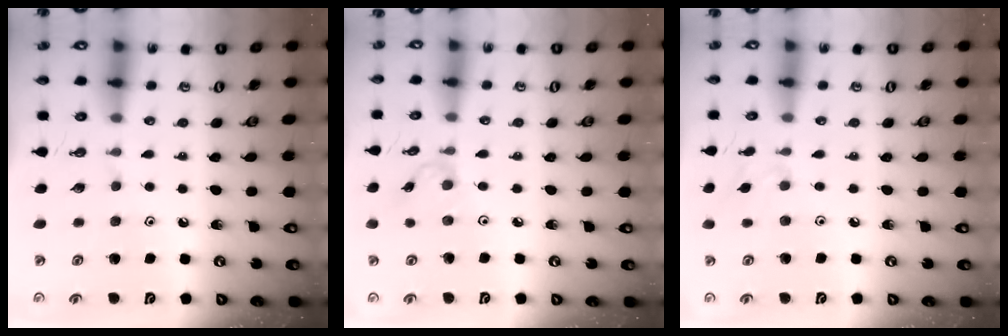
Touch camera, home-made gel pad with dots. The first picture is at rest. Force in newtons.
{"total": 1.5, "press": 1.4, "slide": 0.4}
{"total": 4.0, "press": 4.0, "slide": 0.6}